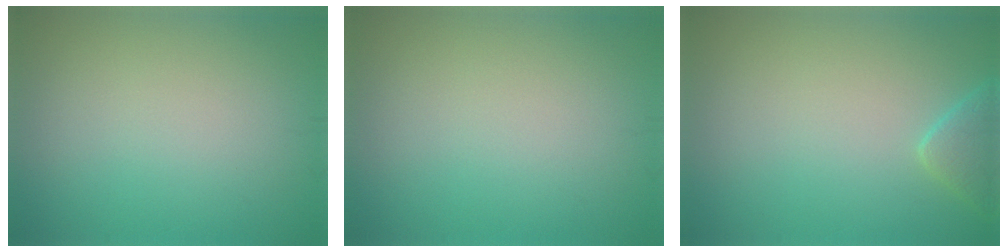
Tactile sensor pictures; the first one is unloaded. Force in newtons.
{"total": 0.0}
{"total": 2.5, "press": 2.5, "slide": 0.2}